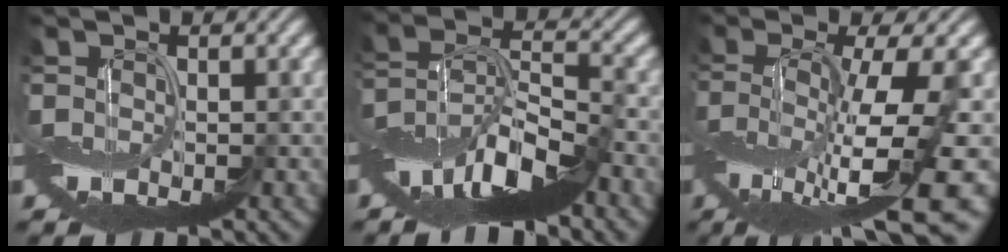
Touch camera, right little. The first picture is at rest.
{"total": 9.5, "force": [-5.9, 3.0, 6.8], "torque": [-0.118, 0.006, -0.120]}
{"total": 10.2, "force": [-3.5, 2.1, 9.4], "torque": [-0.170, -0.012, -0.059]}